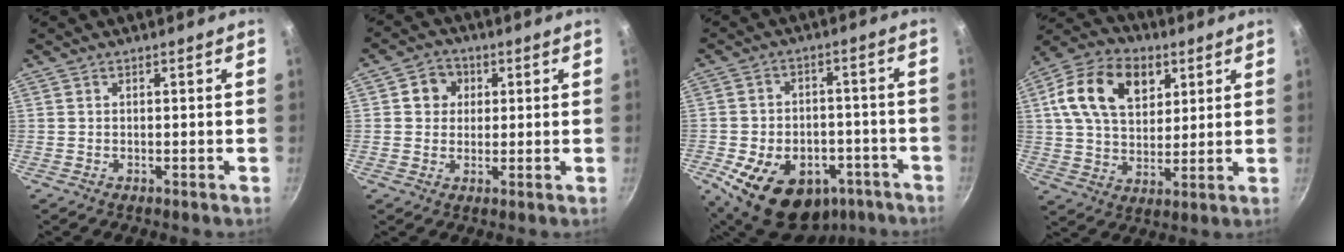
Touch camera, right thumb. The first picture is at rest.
{"total": 5.4, "force": [1.4, 4.8, 1.9], "torque": [0.005, 0.003, 0.014]}
{"total": 19.6, "force": [-9.6, 13.0, 11.0], "torque": [-0.146, 0.040, -0.129]}
{"total": 17.2, "force": [6.0, 11.5, 11.3], "torque": [-0.175, -0.004, 0.093]}